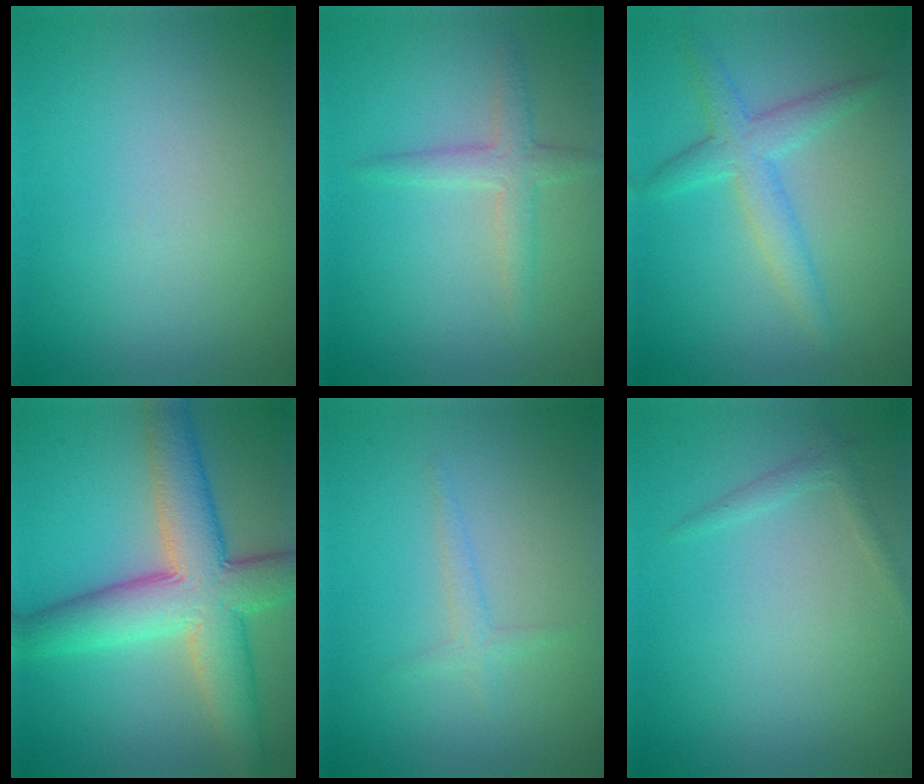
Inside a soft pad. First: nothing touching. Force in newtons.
{"total": 2.3, "press": 2.3, "slide": 0.0}
{"total": 3.3, "press": 3.3, "slide": 0.1}
{"total": 9.2, "press": 9.2, "slide": 0.3}
{"total": 1.2, "press": 1.2, "slide": 0.1}
{"total": 1.0, "press": 1.0, "slide": 0.1}